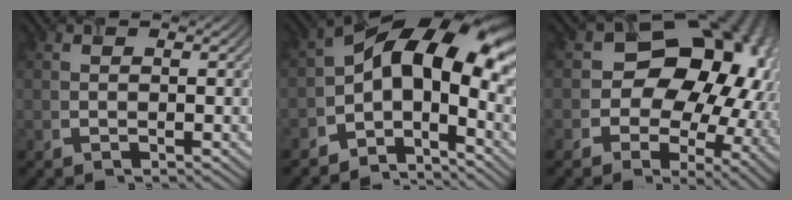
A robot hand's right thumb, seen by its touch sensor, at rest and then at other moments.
{"total": 11.3, "force": [-1.5, 6.0, 9.4], "torque": [-0.133, 0.014, -0.044]}
{"total": 18.0, "force": [1.5, 13.6, 11.8], "torque": [-0.151, -0.011, 0.028]}